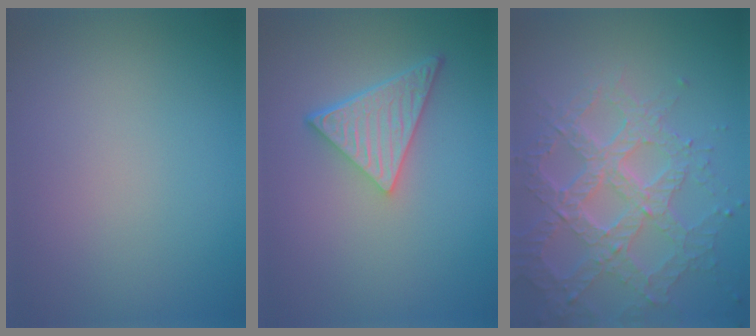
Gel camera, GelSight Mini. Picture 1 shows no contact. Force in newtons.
{"total": 5.1, "press": 3.8, "slide": 3.5}
{"total": 7.1, "press": 5.2, "slide": 4.8}